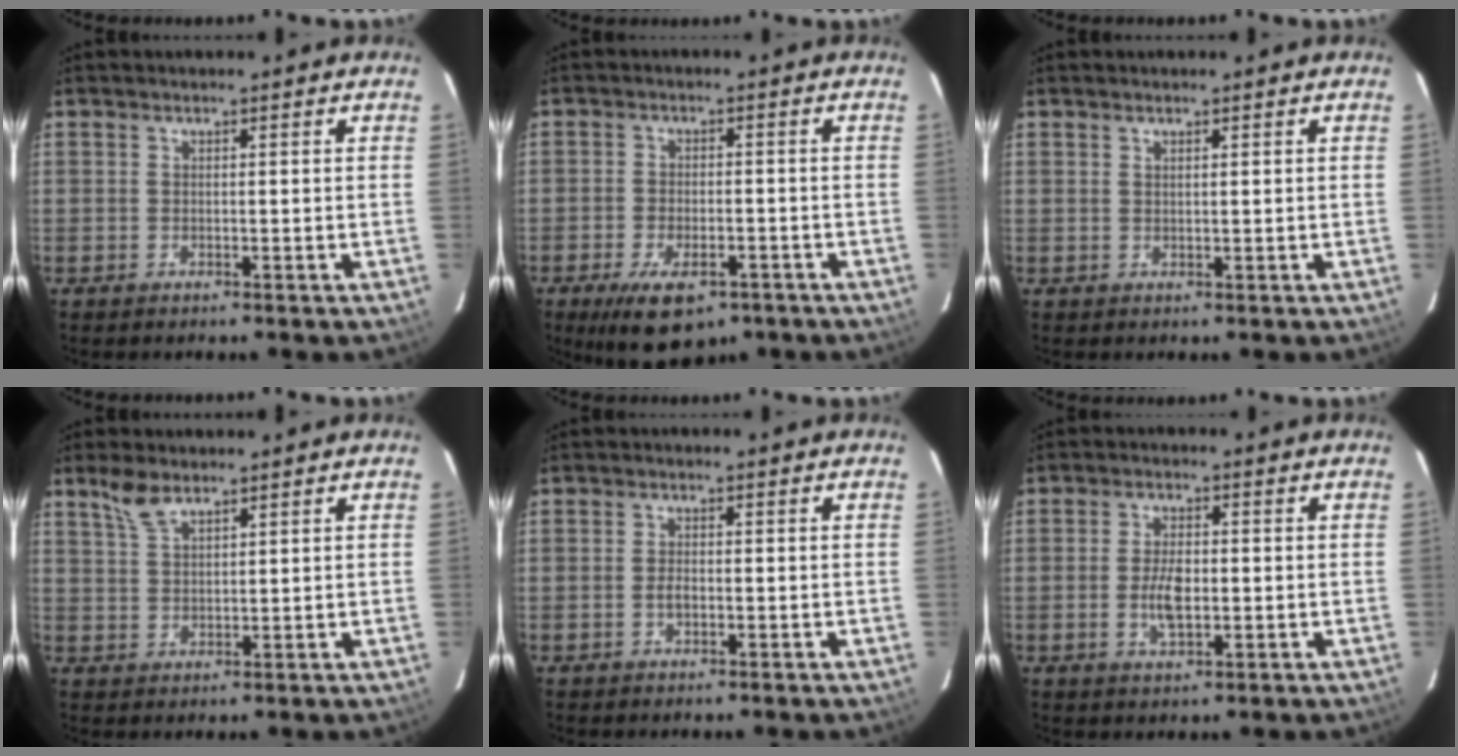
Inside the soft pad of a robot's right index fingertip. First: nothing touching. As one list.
[{"total": 11.1, "force": [-7.0, 5.0, 7.0], "torque": [-0.143, -0.021, -0.103]}, {"total": 0.8, "force": [0.5, 0.1, 0.5], "torque": [-0.010, 0.001, 0.010]}, {"total": 4.4, "force": [3.4, 1.5, 2.4], "torque": [-0.047, 0.005, 0.070]}, {"total": 1.6, "force": [-0.4, 0.9, 1.2], "torque": [-0.026, 0.002, -0.009]}, {"total": 5.5, "force": [-0.8, 2.6, 4.8], "torque": [-0.095, -0.002, -0.013]}]